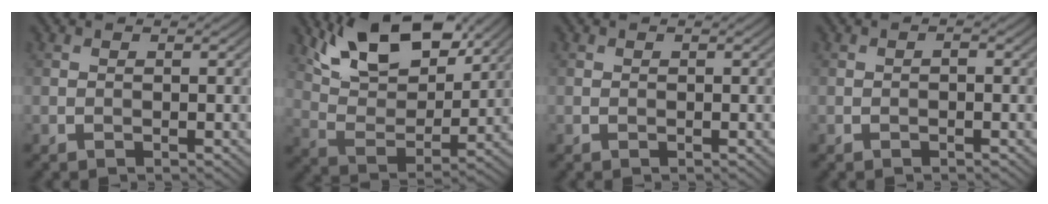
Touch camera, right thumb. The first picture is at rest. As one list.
[{"total": 12.7, "force": [8.7, 5.1, 7.8], "torque": [-0.156, 0.000, 0.151]}, {"total": 0.0}, {"total": 0.6, "force": [-0.3, 0.3, 0.4], "torque": [-0.005, 0.002, -0.006]}]